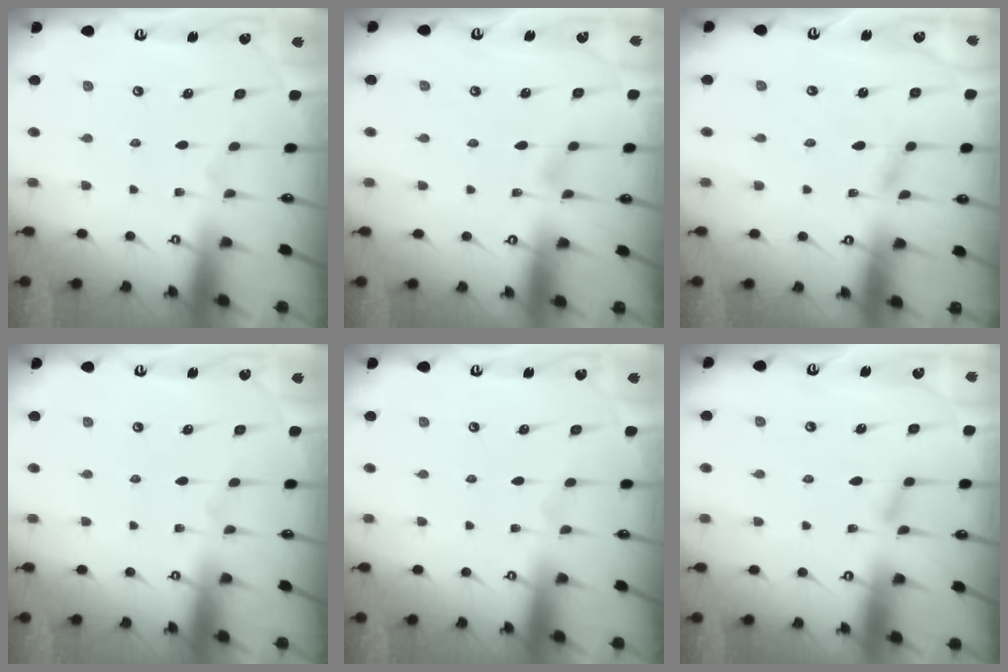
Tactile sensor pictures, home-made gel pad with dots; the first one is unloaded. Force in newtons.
{"total": 3.3, "press": 3.2, "slide": 0.3}
{"total": 1.4, "press": 1.4, "slide": 0.1}
{"total": 0.0}
{"total": 0.0}
{"total": 4.9, "press": 4.9, "slide": 0.5}